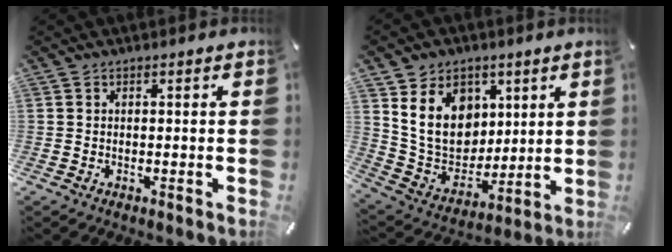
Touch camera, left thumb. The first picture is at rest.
{"total": 15.4, "force": [5.1, 12.6, 7.4], "torque": [-0.139, -0.014, 0.105]}